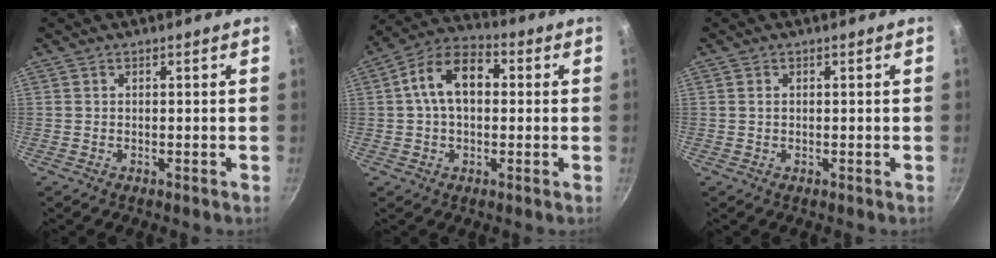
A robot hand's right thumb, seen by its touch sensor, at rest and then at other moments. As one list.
[{"total": 12.1, "force": [1.6, 7.7, 9.2], "torque": [-0.131, 0.031, 0.010]}, {"total": 0.8, "force": [0.2, 0.5, 0.6], "torque": [-0.010, 0.002, 0.003]}]